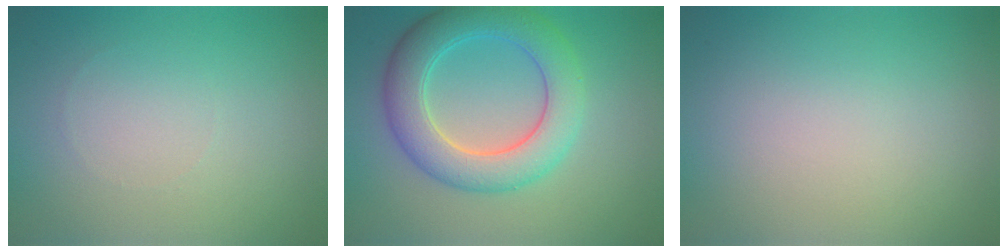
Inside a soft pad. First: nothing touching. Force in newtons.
{"total": 6.5, "press": 6.5, "slide": 0.3}
{"total": 0.0}